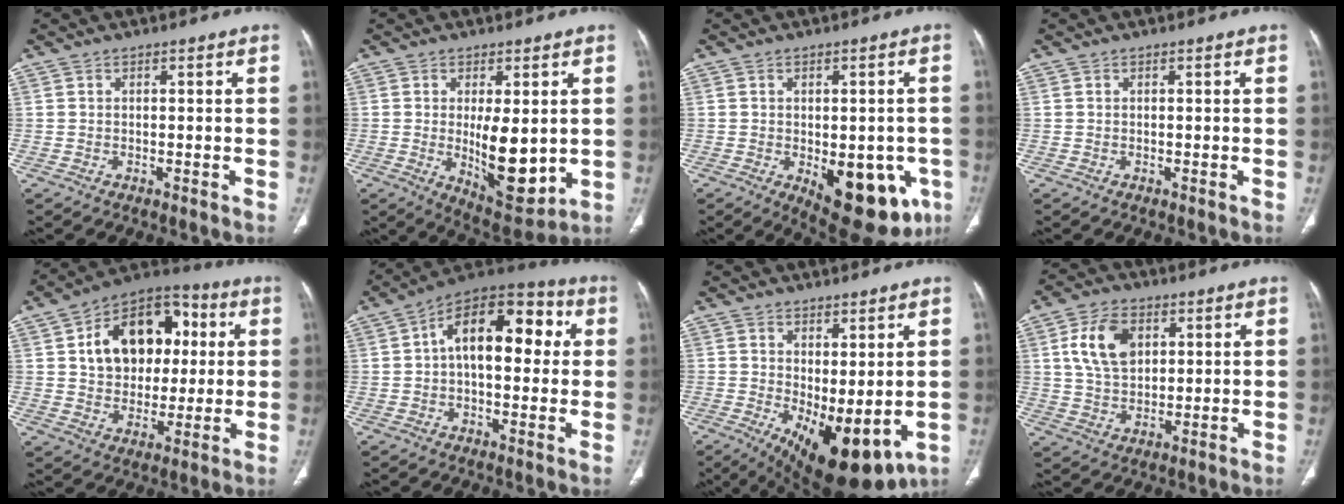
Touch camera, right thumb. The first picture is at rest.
{"total": 12.3, "force": [-0.4, 5.0, 11.2], "torque": [-0.150, -0.027, 0.011]}
{"total": 16.0, "force": [-5.6, 8.0, 12.7], "torque": [-0.120, 0.000, -0.053]}
{"total": 0.0}
{"total": 18.2, "force": [3.9, 13.0, 12.1], "torque": [-0.144, 0.016, 0.060]}
{"total": 16.6, "force": [2.6, 9.1, 13.6], "torque": [-0.175, 0.041, 0.030]}
{"total": 13.1, "force": [-1.6, 5.8, 11.7], "torque": [-0.172, -0.023, -0.001]}
{"total": 10.0, "force": [3.1, 6.5, 6.9], "torque": [-0.114, -0.006, 0.060]}